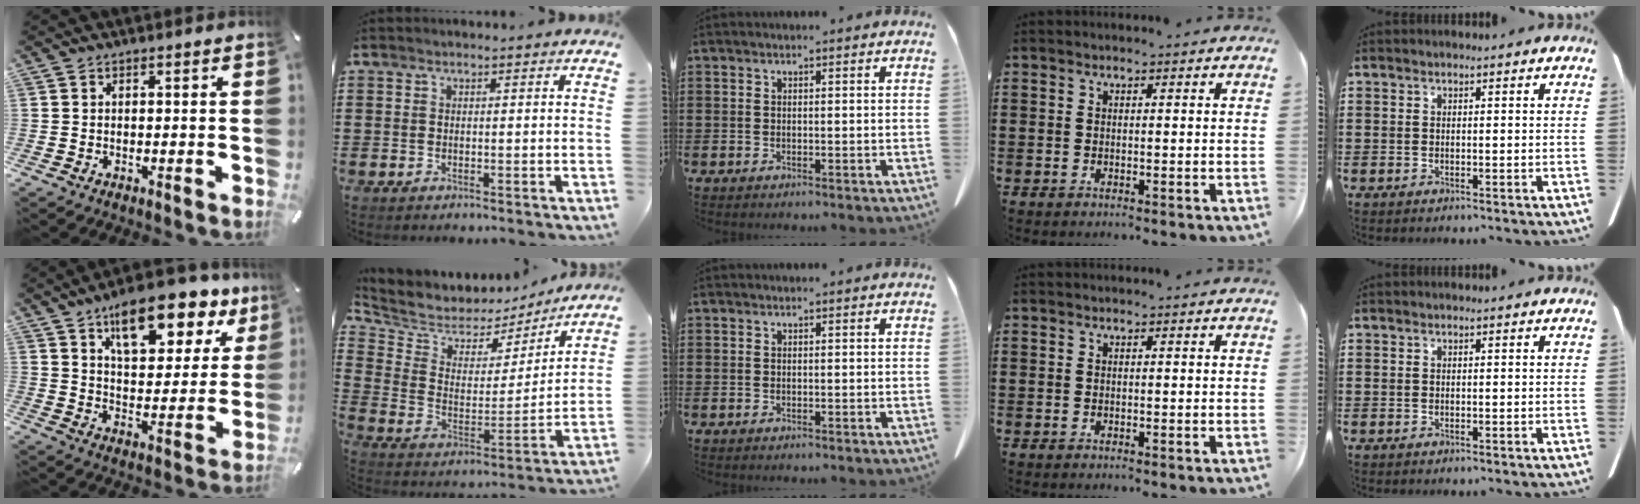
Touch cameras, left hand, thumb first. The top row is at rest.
{"thumb": {"total": 15.8, "force": [11.1, 6.8, 9.0], "torque": [-0.120, -0.068, 0.187]}, "index": {"total": 5.4, "force": [4.8, 2.4, -0.3], "torque": [-0.039, -0.041, 0.079]}}